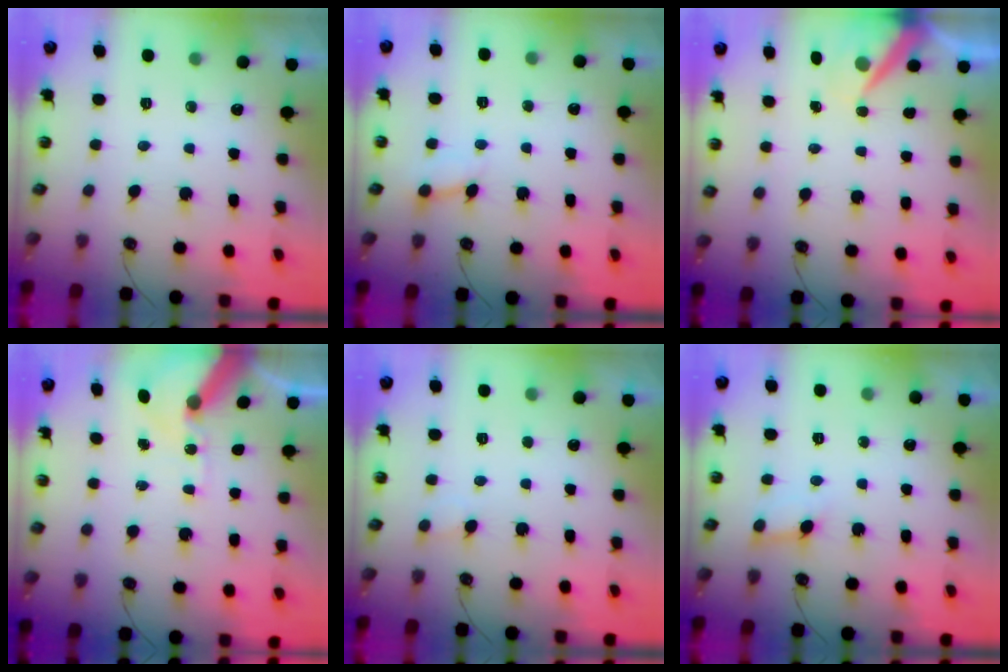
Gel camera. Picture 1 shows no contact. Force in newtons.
{"total": 2.7, "press": 2.7, "slide": 0.4}
{"total": 7.5, "press": 7.5, "slide": 0.3}
{"total": 11.6, "press": 11.4, "slide": 1.7}
{"total": 5.5, "press": 5.5, "slide": 0.4}
{"total": 5.7, "press": 5.7, "slide": 0.2}